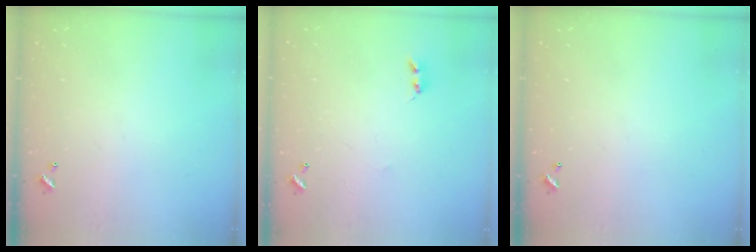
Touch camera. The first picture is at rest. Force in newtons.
{"total": 2.0, "press": 2.0, "slide": 0.3}
{"total": 0.0}